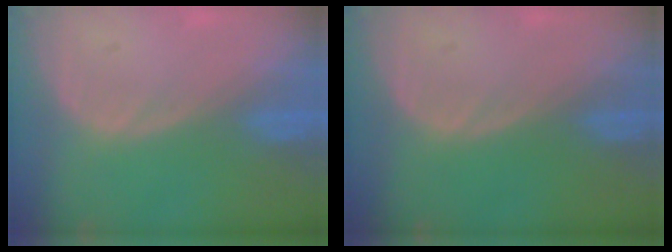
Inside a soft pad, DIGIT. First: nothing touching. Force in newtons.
{"total": 0.0}